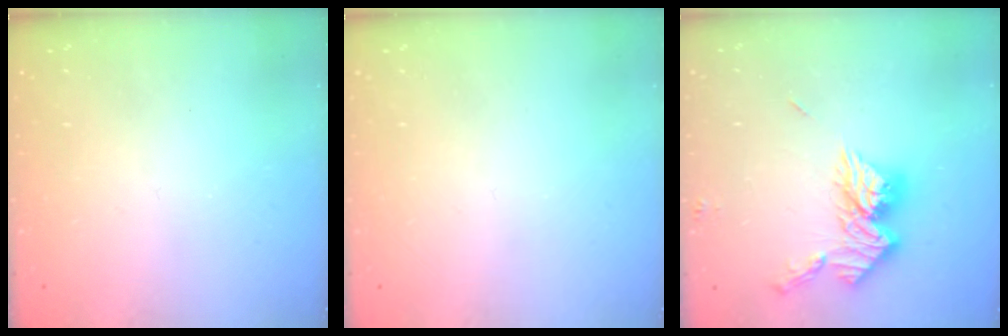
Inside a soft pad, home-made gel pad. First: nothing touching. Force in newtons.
{"total": 0.0}
{"total": 13.6, "press": 13.6, "slide": 1.1}